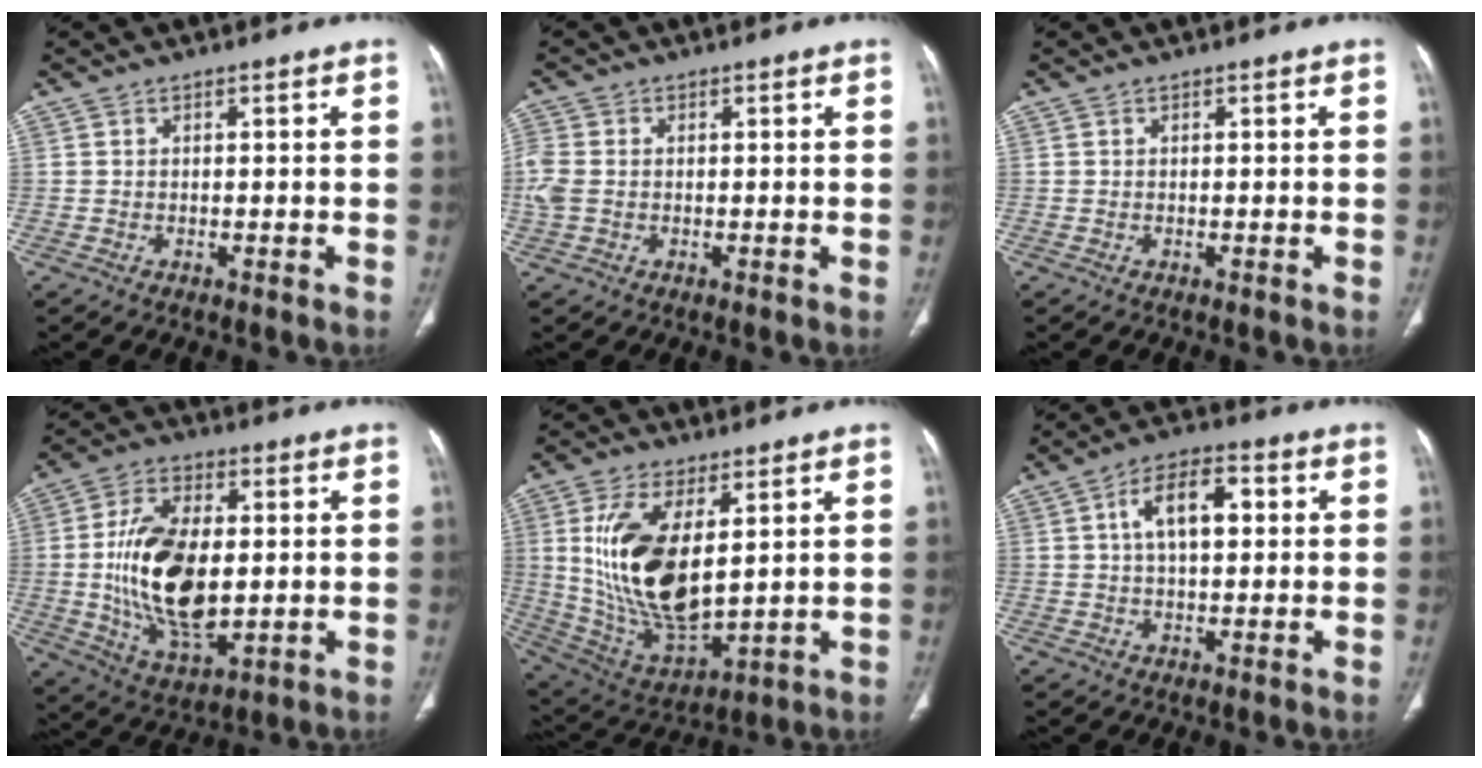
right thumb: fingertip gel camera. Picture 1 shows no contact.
{"total": 4.6, "force": [-0.1, 3.4, 3.1], "torque": [-0.097, 0.005, -0.003]}
{"total": 0.0}
{"total": 18.4, "force": [0.0, 9.8, 15.5], "torque": [-0.278, -0.016, 0.008]}
{"total": 18.9, "force": [4.0, 9.0, 16.2], "torque": [-0.307, -0.031, 0.092]}
{"total": 9.2, "force": [1.9, 4.7, 7.6], "torque": [-0.120, 0.012, 0.025]}